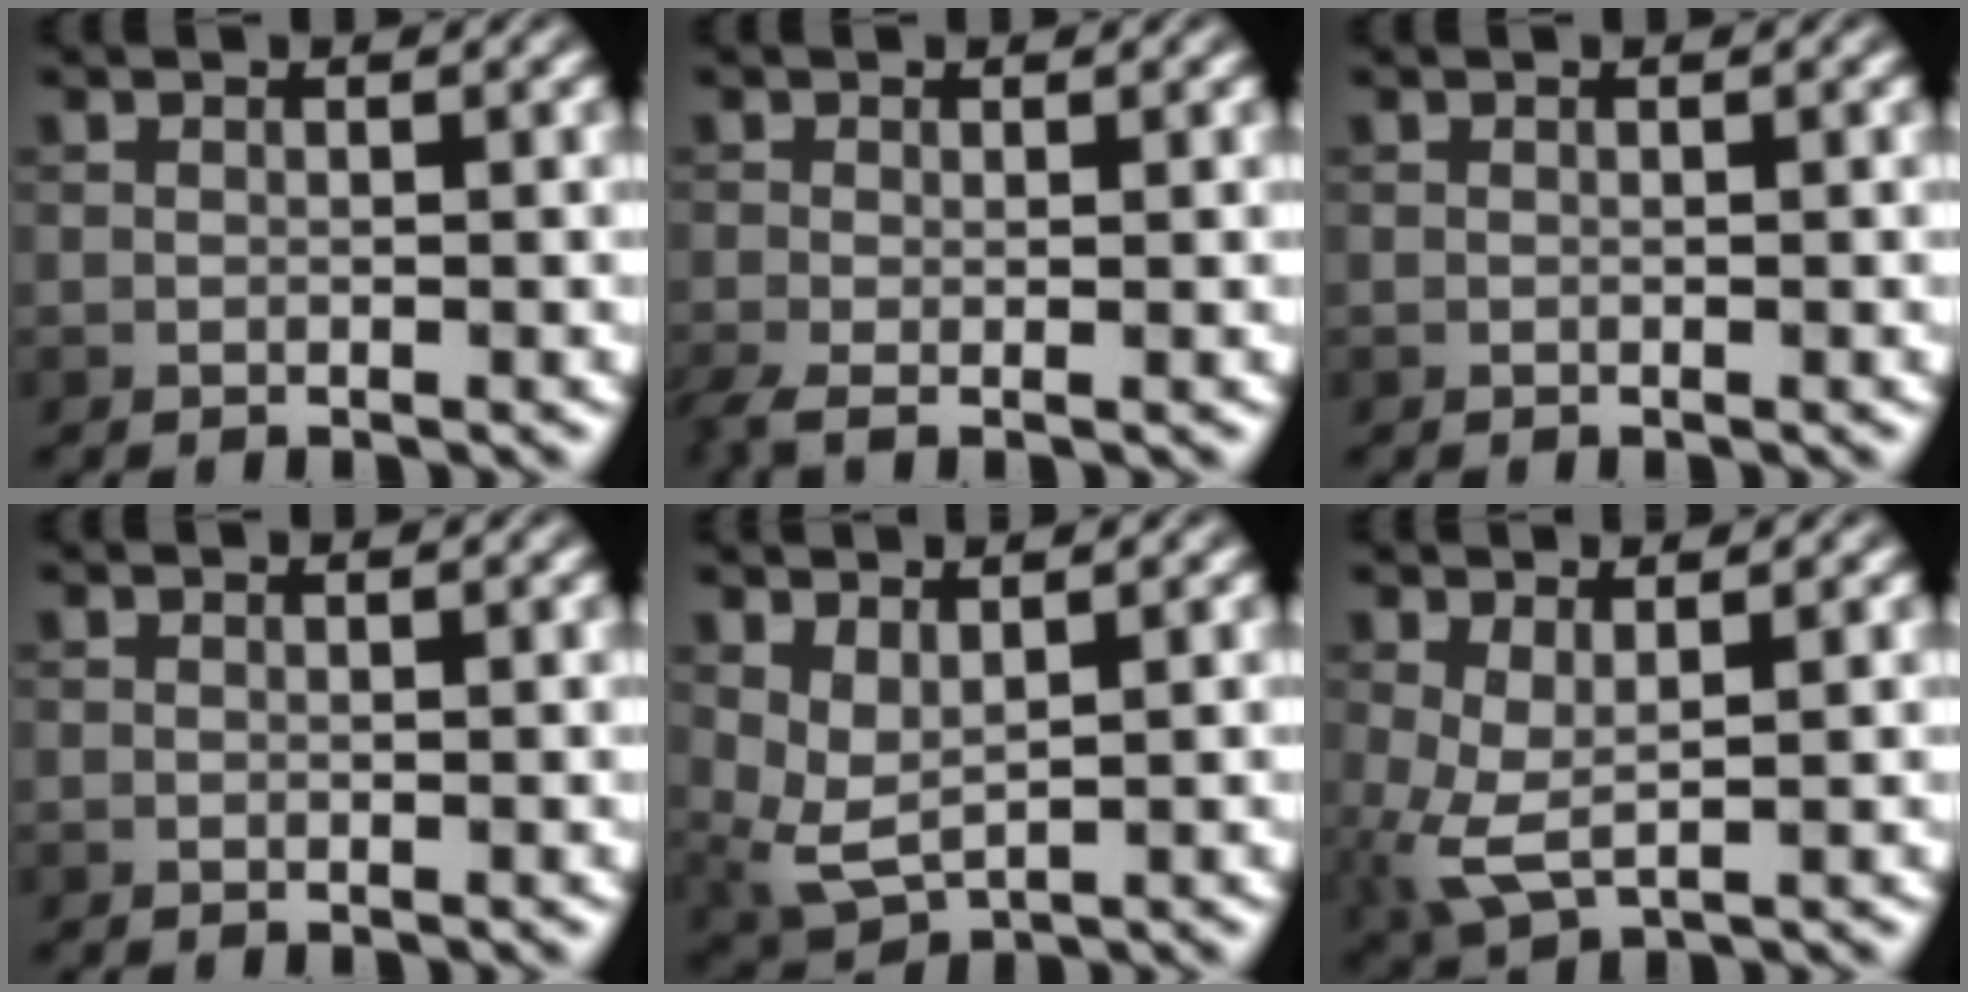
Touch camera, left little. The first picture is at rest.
{"total": 2.3, "force": [-1.1, 0.7, 2.0], "torque": [-0.049, -0.013, -0.025]}
{"total": 0.0}
{"total": 0.0}
{"total": 2.9, "force": [1.3, 1.3, 2.2], "torque": [-0.054, -0.010, 0.033]}
{"total": 3.5, "force": [0.4, 1.4, 3.1], "torque": [-0.086, -0.009, 0.008]}